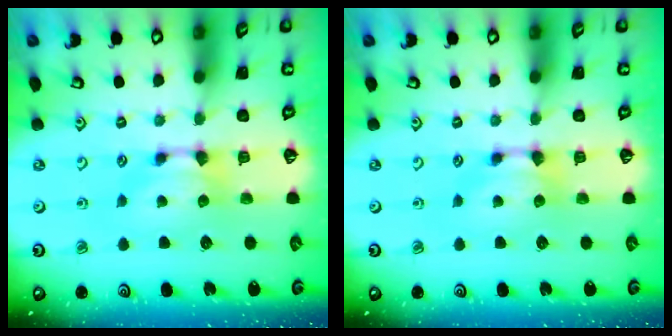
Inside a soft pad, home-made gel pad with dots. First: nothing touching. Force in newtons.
{"total": 0.0}